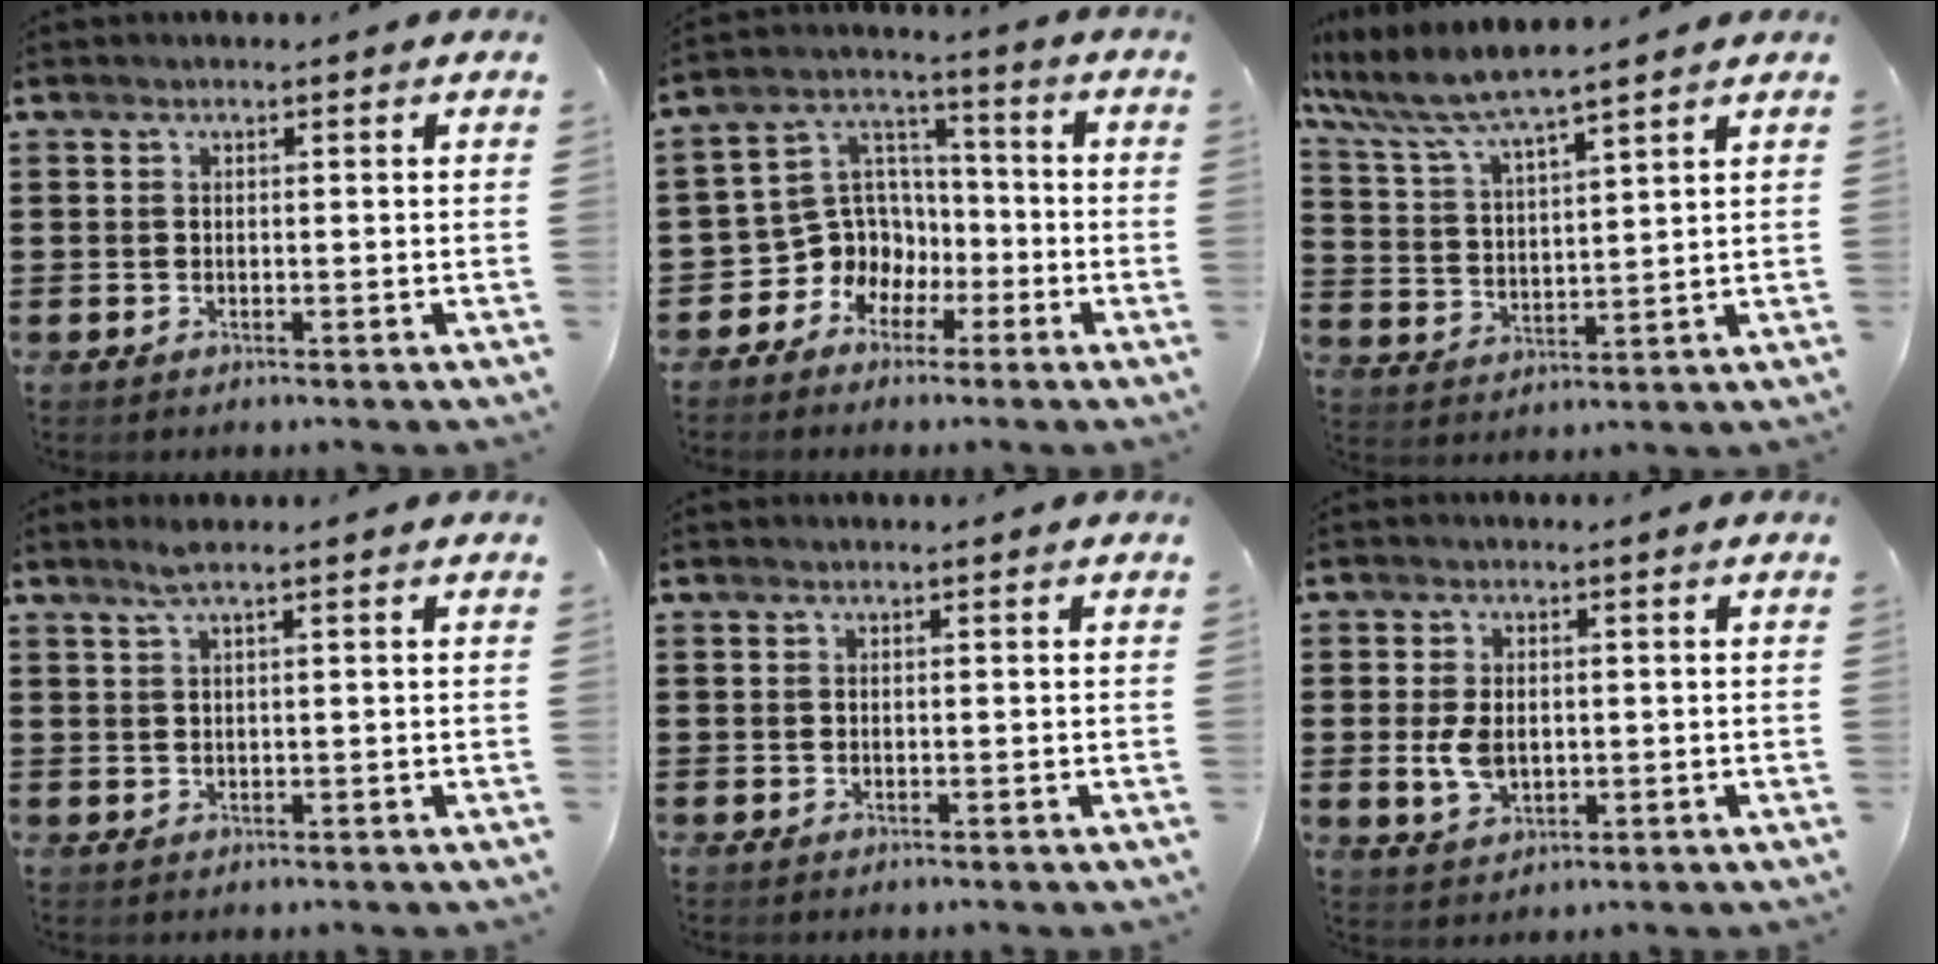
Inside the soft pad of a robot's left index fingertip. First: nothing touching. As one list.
[{"total": 7.9, "force": [-2.8, 7.3, 1.5], "torque": [-0.074, -0.001, -0.055]}, {"total": 6.4, "force": [5.7, 0.4, 2.9], "torque": [-0.081, -0.027, 0.096]}, {"total": 2.0, "force": [1.2, -0.1, 1.6], "torque": [-0.034, 0.001, 0.021]}, {"total": 0.0}, {"total": 4.8, "force": [0.0, 3.0, 3.8], "torque": [-0.096, -0.001, -0.004]}]